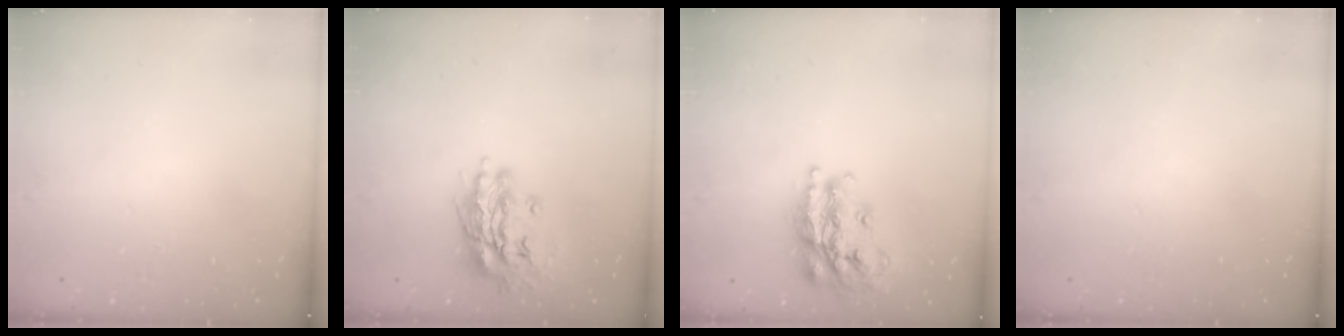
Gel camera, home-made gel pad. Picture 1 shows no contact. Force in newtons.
{"total": 13.2, "press": 13.1, "slide": 1.9}
{"total": 18.0, "press": 17.9, "slide": 1.6}
{"total": 0.0}